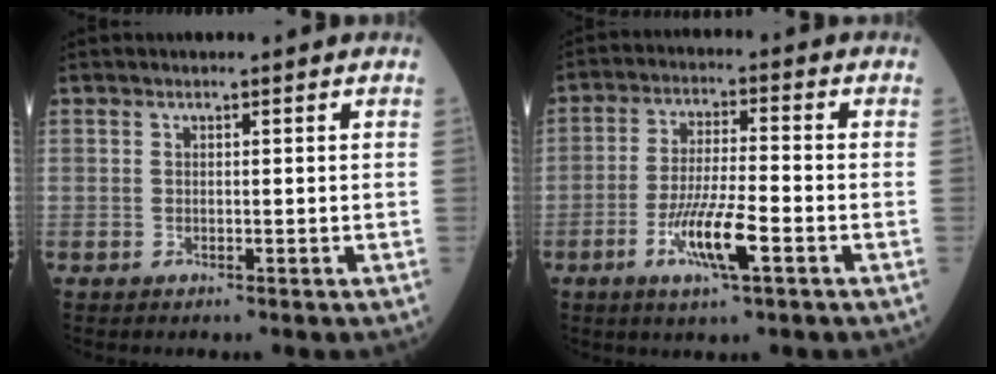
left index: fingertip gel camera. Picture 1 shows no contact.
{"total": 8.3, "force": [-3.7, 0.9, 7.4], "torque": [-0.146, -0.013, -0.069]}